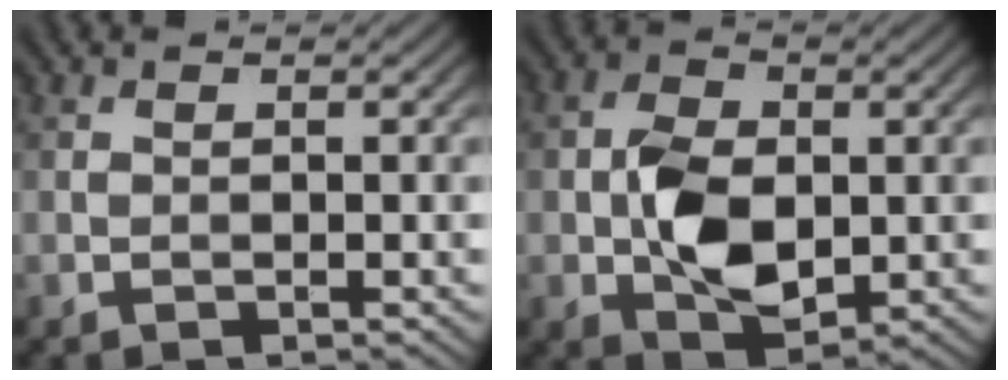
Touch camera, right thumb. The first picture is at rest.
{"total": 7.4, "force": [-0.6, 4.6, 5.7], "torque": [-0.117, -0.006, -0.014]}